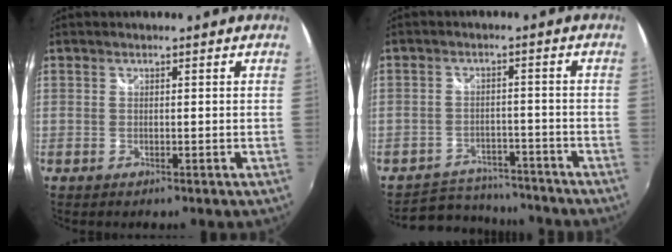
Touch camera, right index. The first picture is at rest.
{"total": 10.0, "force": [-8.8, 4.6, 1.4], "torque": [-0.046, 0.020, -0.116]}